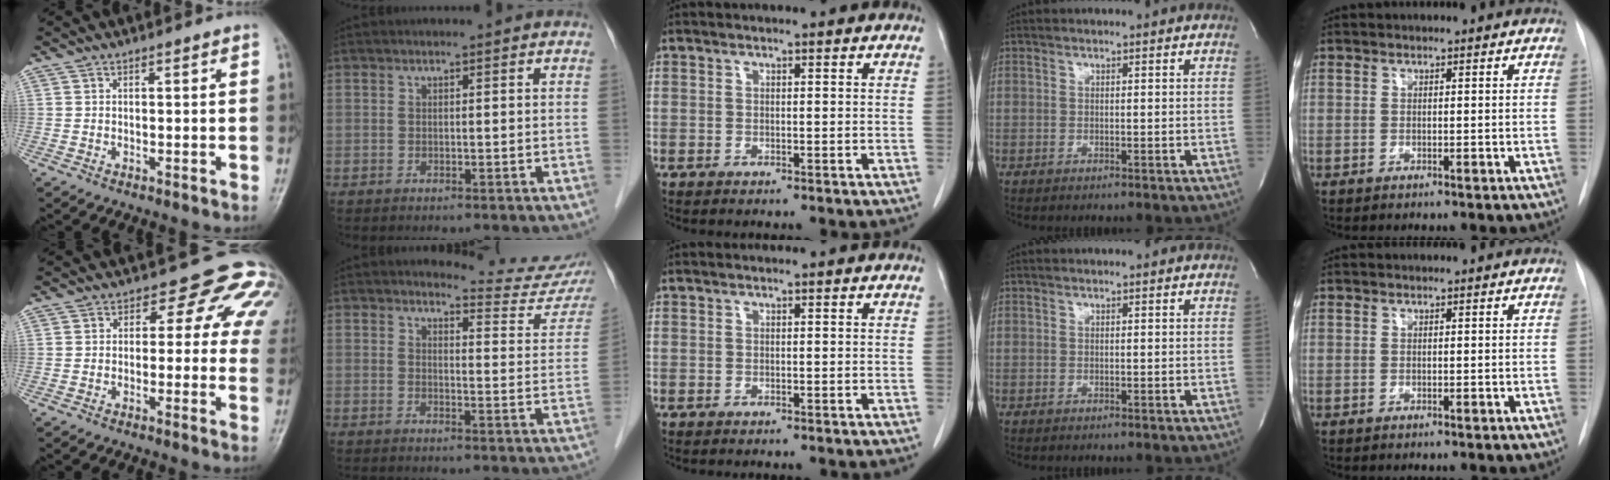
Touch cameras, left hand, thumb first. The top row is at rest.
{"thumb": {"total": 9.9, "force": [2.4, 6.6, 7.0], "torque": [-0.019, 0.010, 0.007]}, "index": {"total": 10.8, "force": [10.8, 0.7, 0.5], "torque": [0.008, -0.072, 0.104]}}